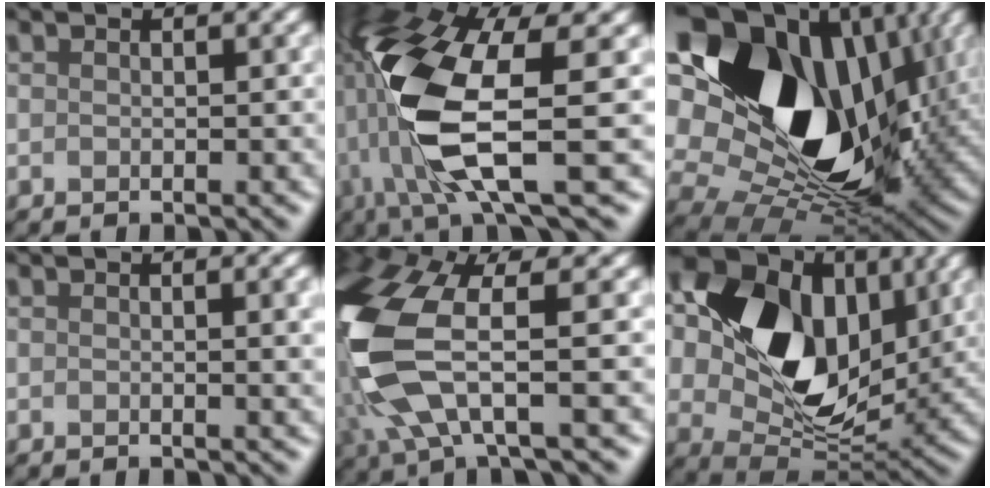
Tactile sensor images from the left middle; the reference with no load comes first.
{"total": 9.8, "force": [0.3, 3.2, 9.2], "torque": [-0.228, -0.020, 0.017]}
{"total": 19.1, "force": [5.2, 13.8, 12.1], "torque": [-0.255, 0.012, 0.104]}
{"total": 2.6, "force": [0.5, 1.1, 2.3], "torque": [-0.013, 0.008, -0.008]}
{"total": 9.0, "force": [-1.0, 3.5, 8.2], "torque": [-0.218, -0.009, -0.019]}
{"total": 11.4, "force": [3.0, 8.6, 6.9], "torque": [-0.124, -0.012, 0.053]}